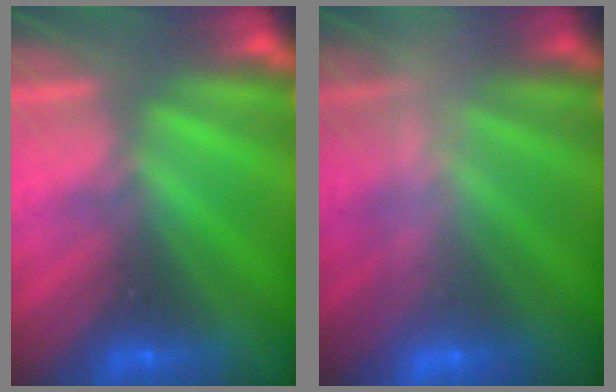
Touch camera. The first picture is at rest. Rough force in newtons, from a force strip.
{"total": 2.5}